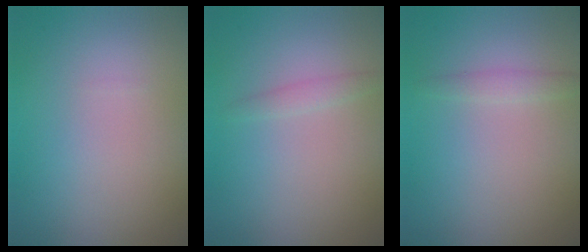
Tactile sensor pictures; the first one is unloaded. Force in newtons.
{"total": 1.0, "press": 1.0, "slide": 0.1}
{"total": 1.1, "press": 1.0, "slide": 0.1}